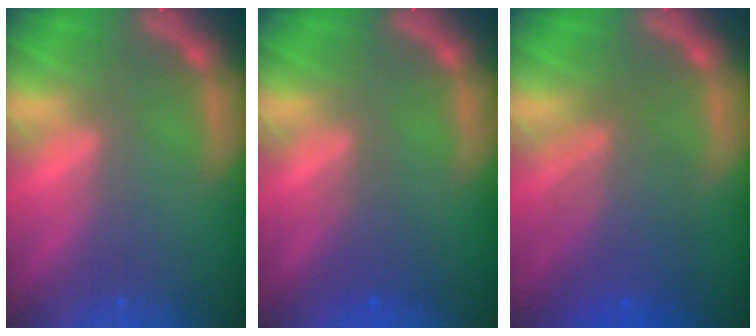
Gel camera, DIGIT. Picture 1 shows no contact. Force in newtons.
{"total": 2.0}
{"total": 6.0}